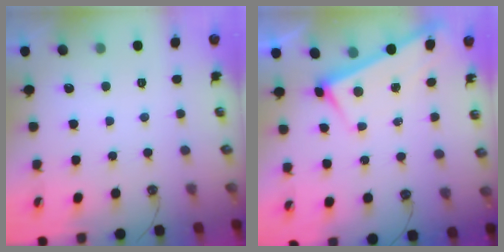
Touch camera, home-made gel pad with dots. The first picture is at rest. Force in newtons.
{"total": 3.1, "press": 3.1, "slide": 0.2}